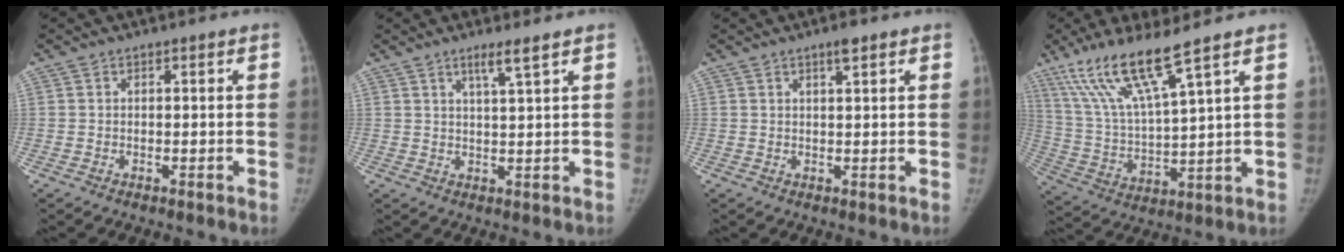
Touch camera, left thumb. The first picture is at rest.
{"total": 3.5, "force": [2.3, -0.3, 2.6], "torque": [-0.050, -0.019, 0.046]}
{"total": 2.1, "force": [1.4, 0.4, 1.5], "torque": [-0.022, -0.007, 0.022]}
{"total": 14.3, "force": [9.4, 1.1, 10.8], "torque": [-0.218, -0.044, 0.195]}